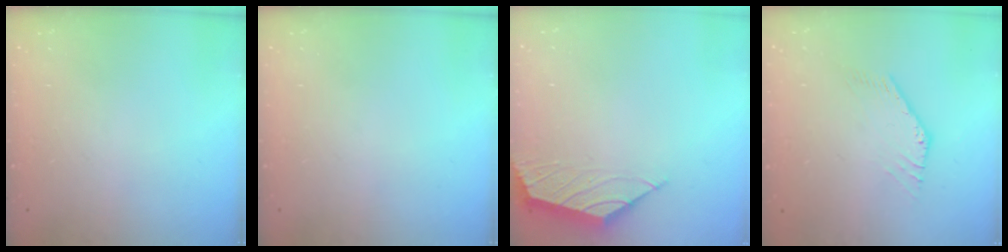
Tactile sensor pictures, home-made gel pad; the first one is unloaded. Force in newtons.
{"total": 0.0}
{"total": 2.2, "press": 2.1, "slide": 0.5}
{"total": 0.8, "press": 0.7, "slide": 0.4}